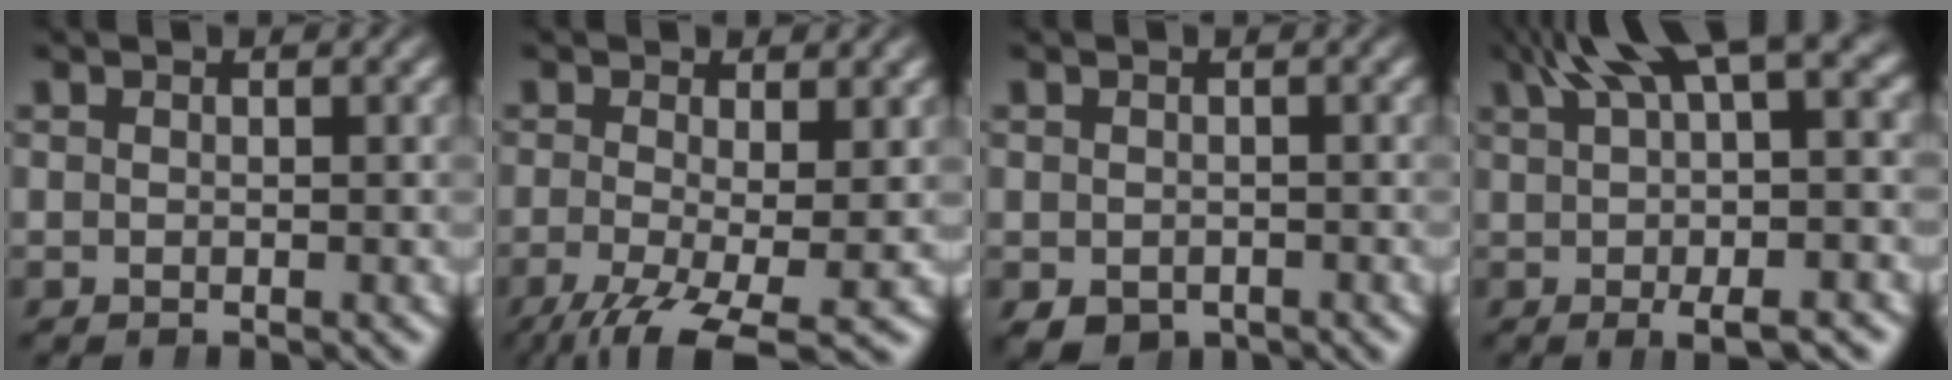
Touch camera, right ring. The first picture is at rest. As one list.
[{"total": 6.2, "force": [-3.3, 2.7, 4.5], "torque": [-0.099, -0.053, -0.033]}, {"total": 3.0, "force": [-2.2, 1.8, 1.1], "torque": [-0.026, -0.022, -0.021]}, {"total": 7.6, "force": [1.9, 1.8, 7.2], "torque": [-0.095, 0.023, 0.027]}]